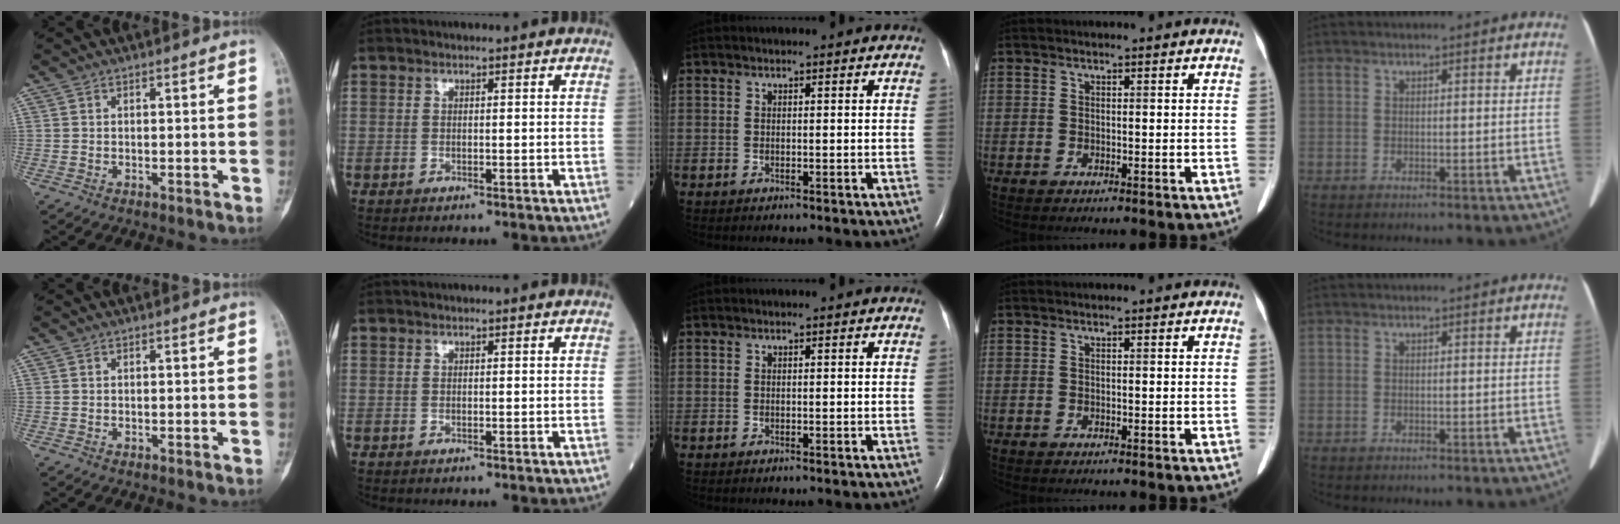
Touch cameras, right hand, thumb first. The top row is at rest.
{}